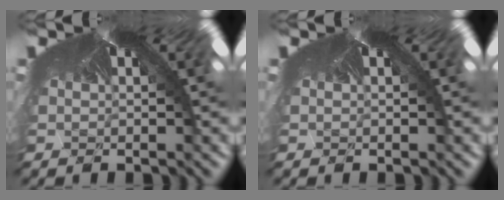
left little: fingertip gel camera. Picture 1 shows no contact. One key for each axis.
{"total": 0.0}